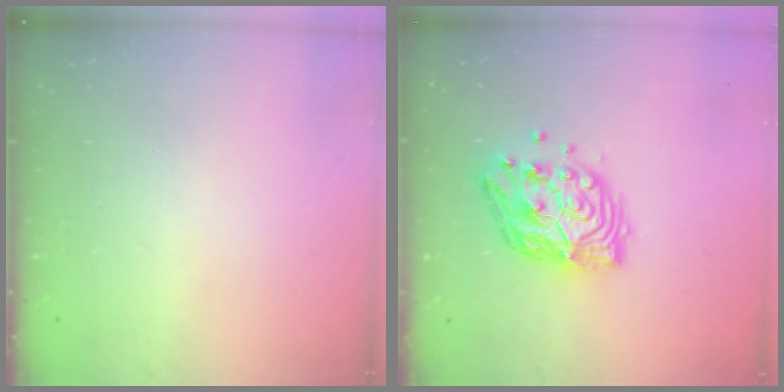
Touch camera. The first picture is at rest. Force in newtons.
{"total": 11.7, "press": 11.7, "slide": 0.8}